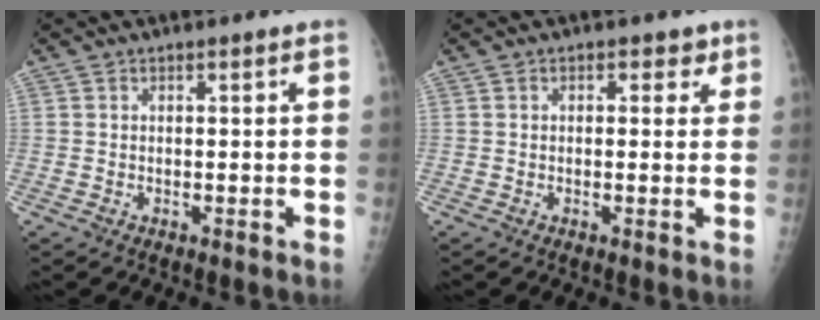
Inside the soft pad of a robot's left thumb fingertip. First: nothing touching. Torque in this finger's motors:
{"motor_torque": [-0.28, 0.19, 0.04, -0.07, 0.01]}